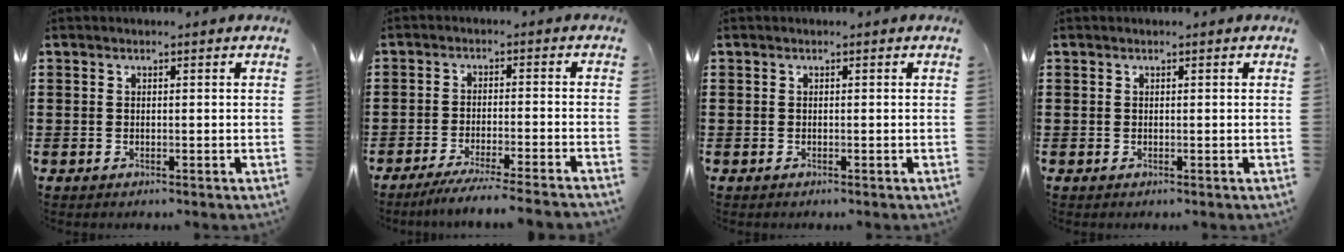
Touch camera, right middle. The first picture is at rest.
{"total": 4.4, "force": [-4.1, -0.2, 1.7], "torque": [-0.034, -0.010, -0.081]}
{"total": 0.0}
{"total": 0.0}